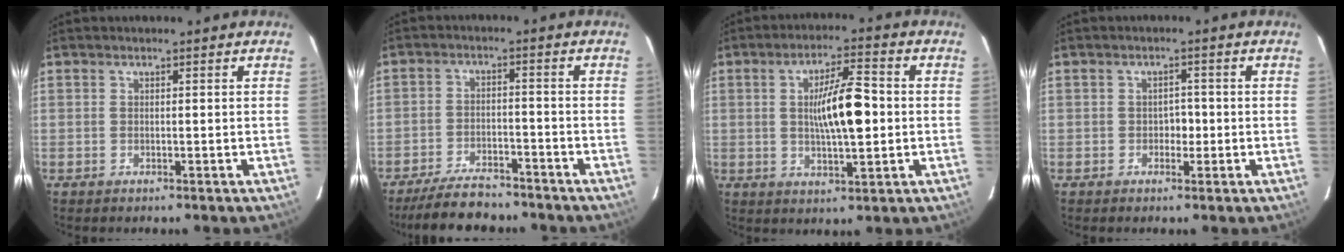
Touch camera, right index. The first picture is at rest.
{"total": 8.5, "force": [-7.6, 2.7, 2.8], "torque": [-0.050, -0.008, -0.127]}
{"total": 9.4, "force": [0.2, 1.8, 9.3], "torque": [-0.162, 0.008, 0.004]}
{"total": 1.9, "force": [-0.5, 1.3, 1.3], "torque": [-0.014, 0.006, -0.007]}